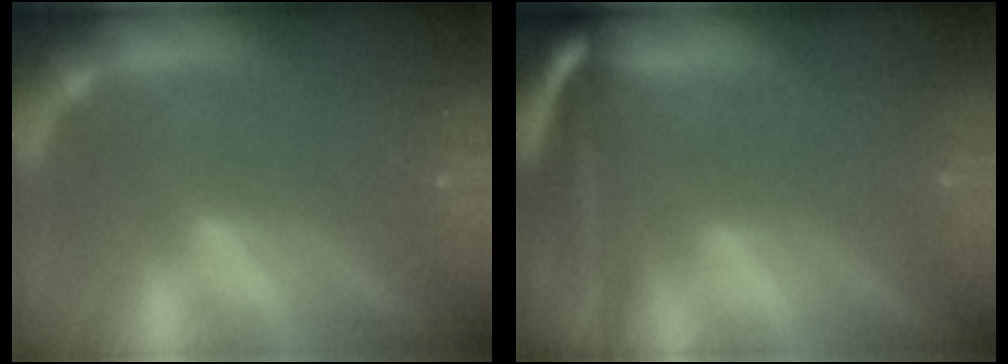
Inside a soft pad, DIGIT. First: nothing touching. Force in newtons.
{"total": 9.5}